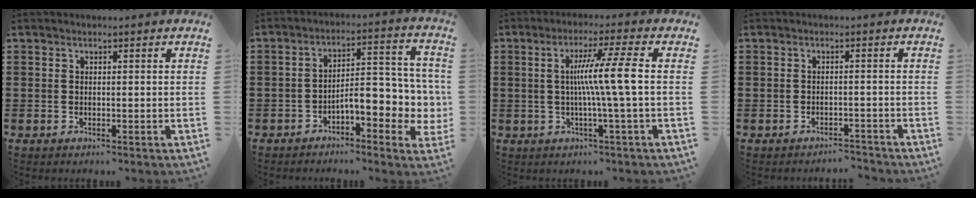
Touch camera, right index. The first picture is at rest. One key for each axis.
{"total": 6.9, "fx": -2.0, "fy": 3.4, "fz": 5.7, "tx": -0.080, "ty": -0.014, "tz": -0.042}
{"total": 8.1, "fx": 0.1, "fy": -0.8, "fz": 8.1, "tx": -0.150, "ty": 0.002, "tz": -0.011}
{"total": 2.2, "fx": -2.2, "fy": 0.3, "fz": -0.2, "tx": -0.005, "ty": 0.002, "tz": -0.050}